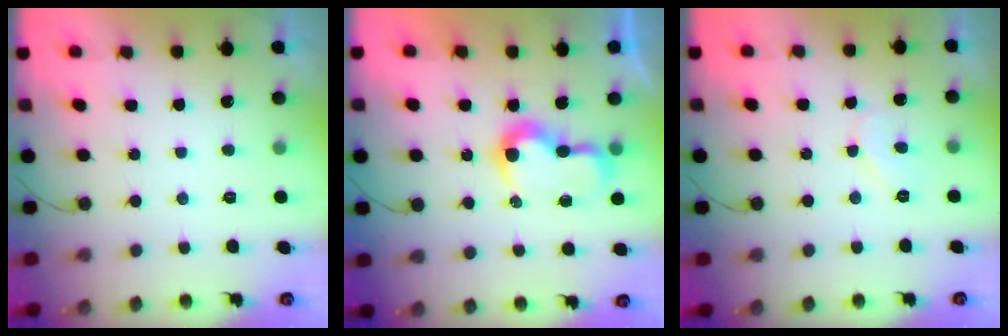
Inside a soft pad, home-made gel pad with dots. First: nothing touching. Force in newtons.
{"total": 8.7, "press": 8.7, "slide": 0.3}
{"total": 5.2, "press": 5.1, "slide": 0.6}